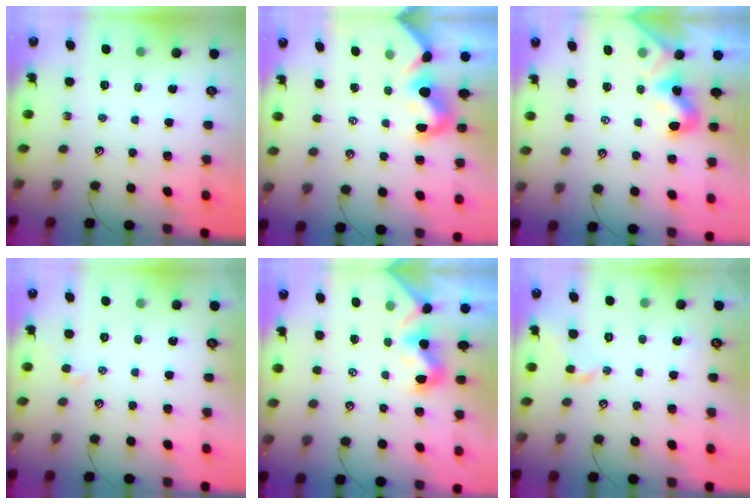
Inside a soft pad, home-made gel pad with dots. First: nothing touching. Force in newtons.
{"total": 1.9, "press": 1.8, "slide": 0.4}
{"total": 1.9, "press": 1.9, "slide": 0.4}
{"total": 1.4, "press": 1.3, "slide": 0.3}
{"total": 1.1, "press": 1.0, "slide": 0.5}
{"total": 1.0, "press": 0.7, "slide": 0.7}